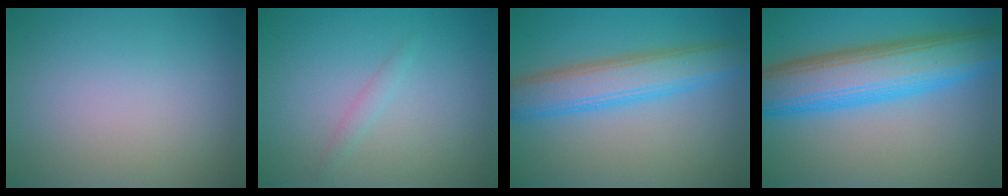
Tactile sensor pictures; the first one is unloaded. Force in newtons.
{"total": 0.9, "press": 0.8, "slide": 0.0}
{"total": 5.4, "press": 5.4, "slide": 0.1}
{"total": 9.5, "press": 9.5, "slide": 0.2}